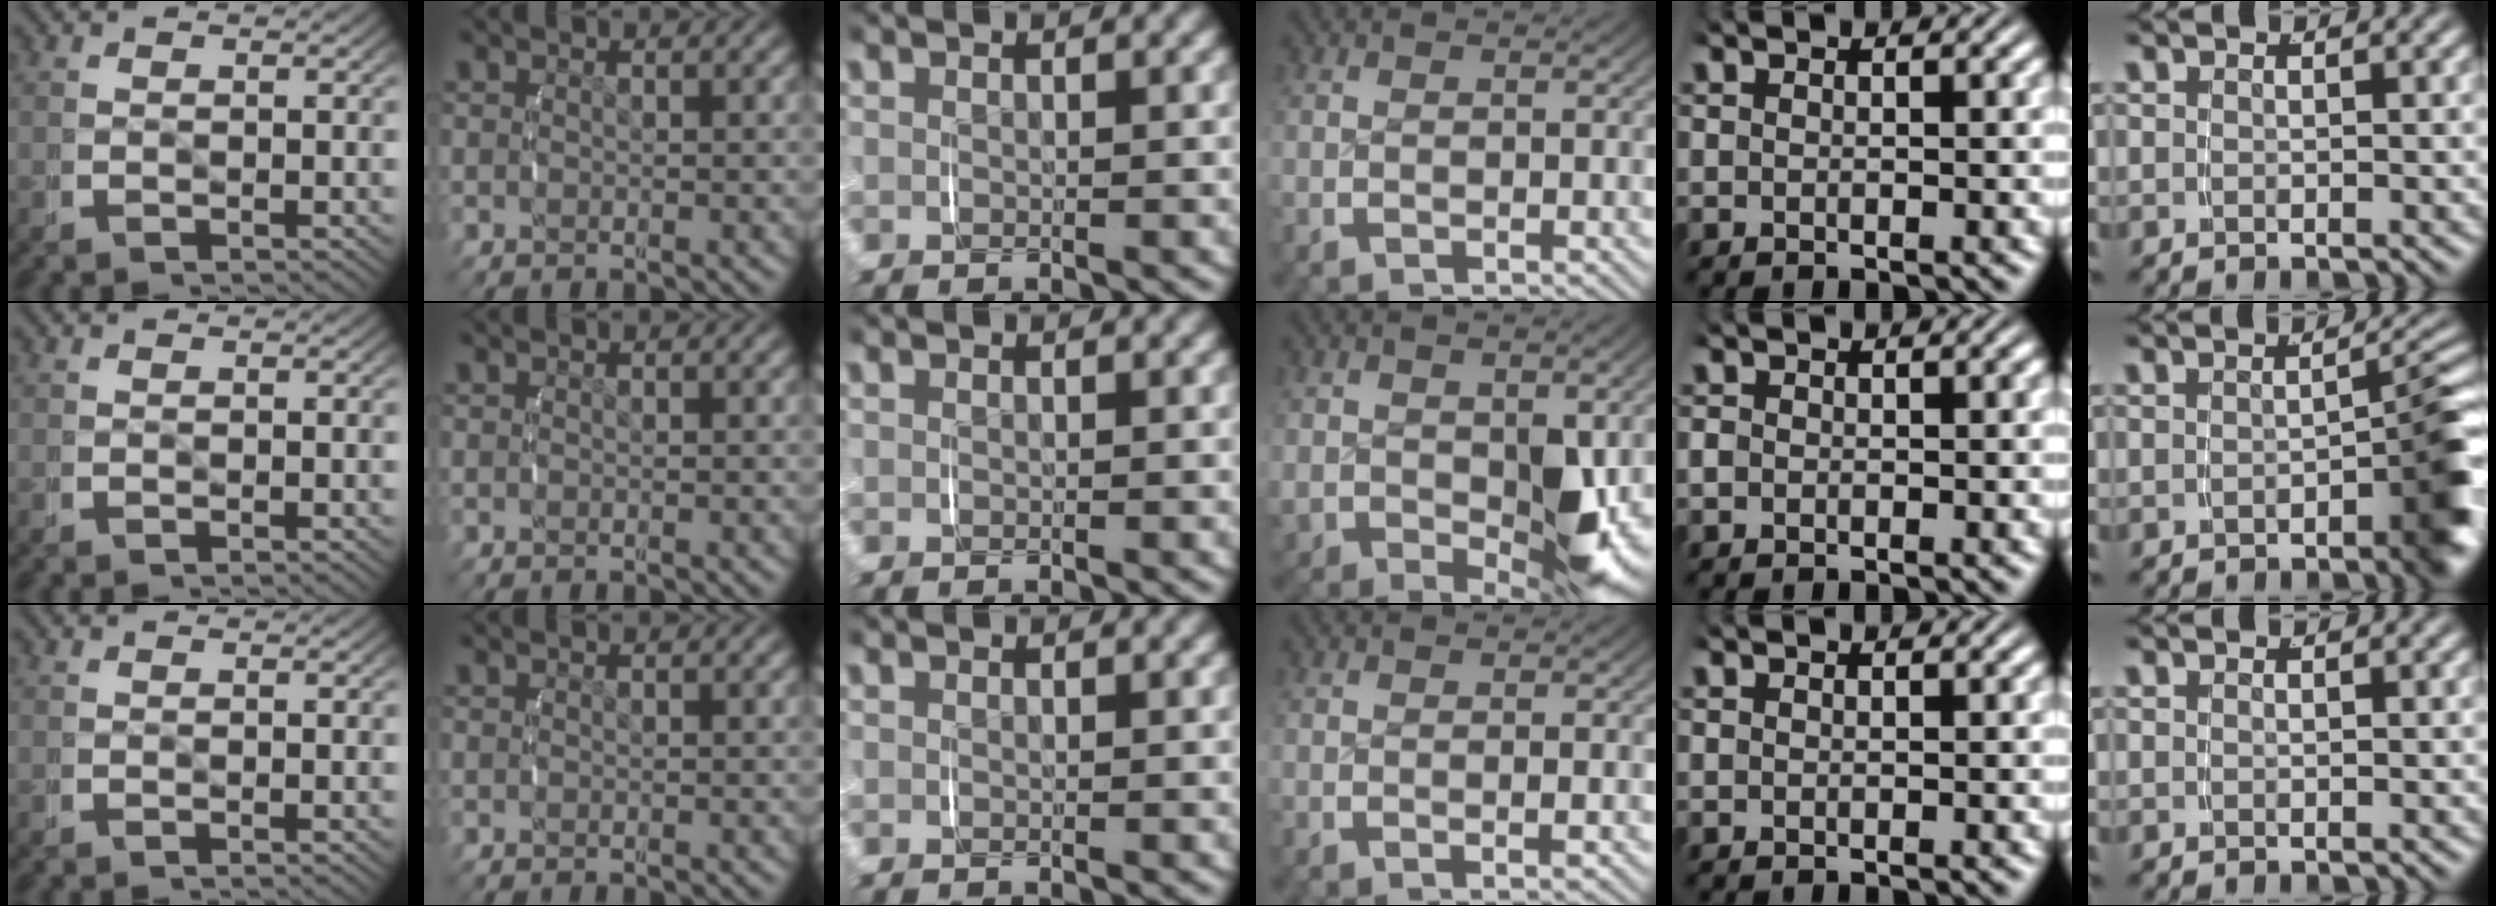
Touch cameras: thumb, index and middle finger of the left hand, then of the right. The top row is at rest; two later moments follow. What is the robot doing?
{"motion": "lift_and_place", "object": "jar lid"}